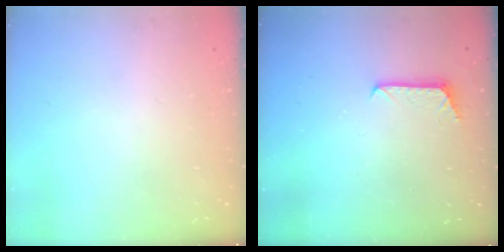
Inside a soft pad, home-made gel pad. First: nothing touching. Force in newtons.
{"total": 5.9, "press": 5.9, "slide": 0.5}